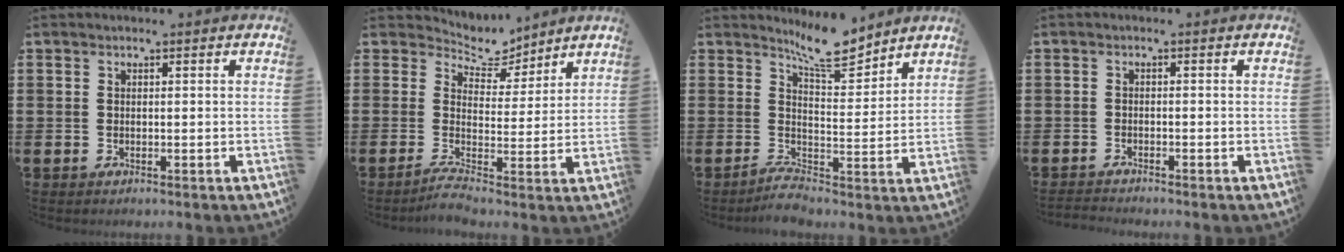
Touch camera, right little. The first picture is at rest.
{"total": 5.0, "force": [3.7, 2.2, 2.6], "torque": [-0.047, -0.033, 0.057]}
{"total": 7.0, "force": [5.3, 2.2, 4.1], "torque": [-0.064, -0.037, 0.089]}
{"total": 0.9, "force": [-0.9, 0.0, 0.0], "torque": [-0.001, -0.002, -0.019]}